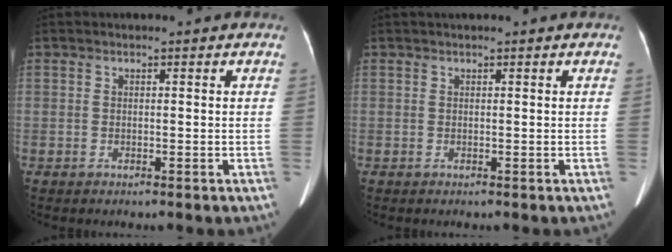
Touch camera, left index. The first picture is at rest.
{"total": 1.8, "force": [1.5, 0.0, 1.0], "torque": [-0.011, 0.029, 0.024]}